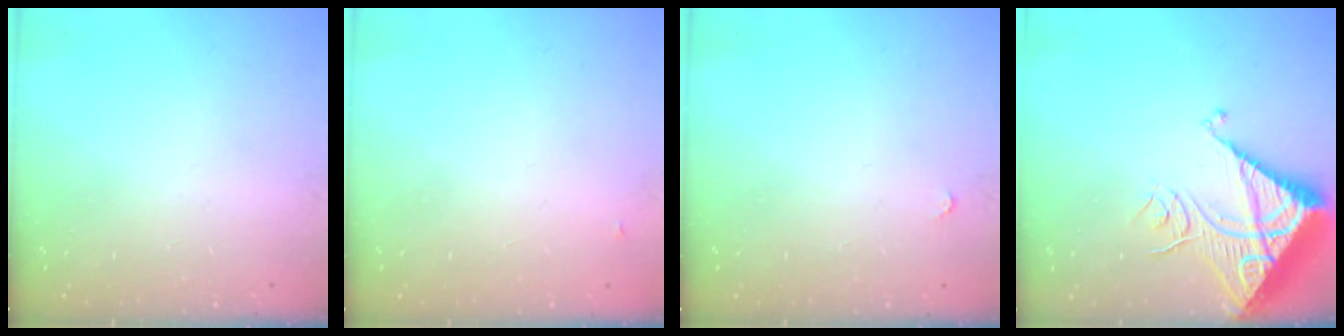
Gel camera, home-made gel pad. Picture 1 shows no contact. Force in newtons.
{"total": 2.8, "press": 2.8, "slide": 0.4}
{"total": 2.8, "press": 2.8, "slide": 0.4}
{"total": 13.8, "press": 13.7, "slide": 1.3}